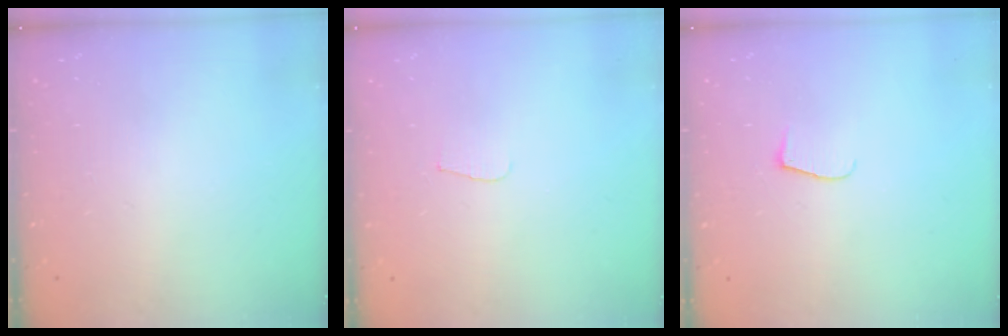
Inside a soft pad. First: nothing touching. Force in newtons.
{"total": 3.3, "press": 3.3, "slide": 0.4}
{"total": 6.3, "press": 6.2, "slide": 0.8}